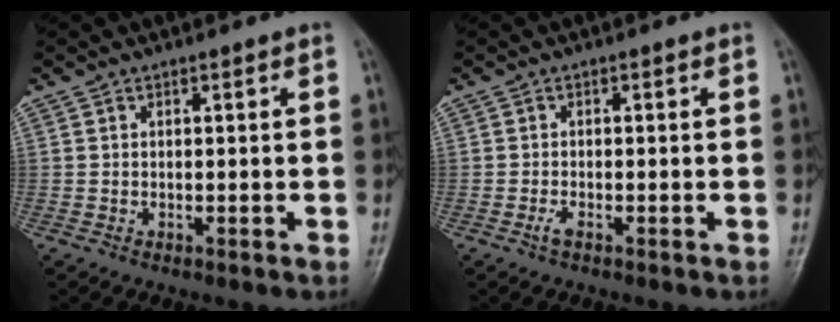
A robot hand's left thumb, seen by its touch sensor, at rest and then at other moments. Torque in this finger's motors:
{"motor_torque": [0.00, 0.01, 0.01, 0.01, 0.00]}